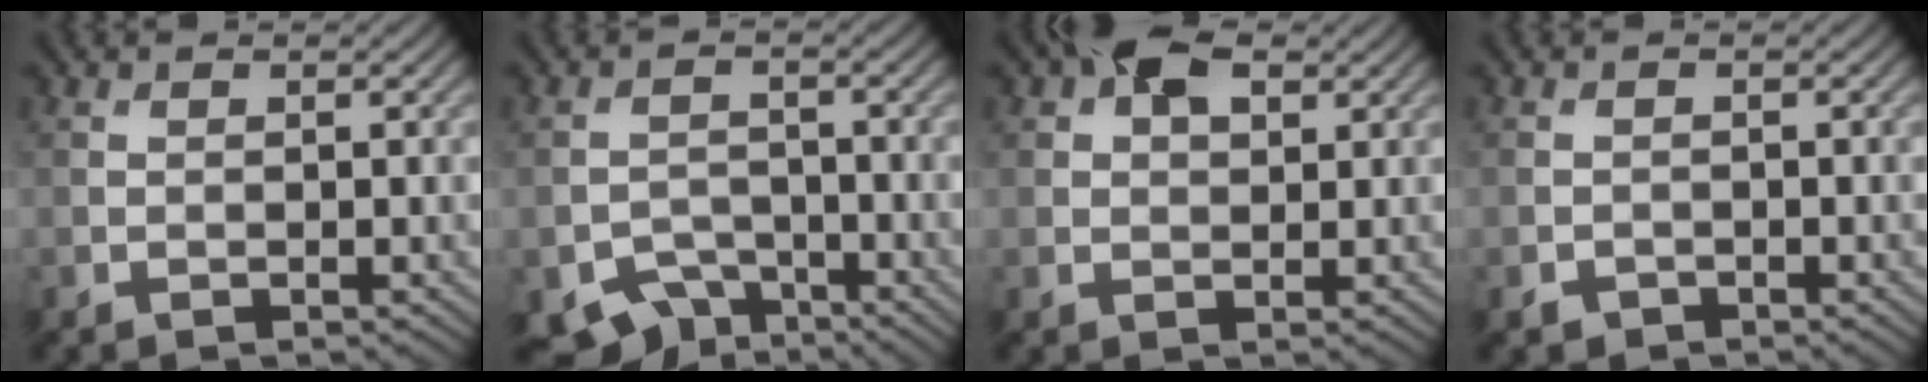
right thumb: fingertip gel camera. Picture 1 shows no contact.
{"total": 4.9, "force": [-3.8, 2.8, 1.4], "torque": [-0.025, -0.010, -0.065]}
{"total": 5.3, "force": [2.5, 3.0, 3.5], "torque": [-0.062, 0.010, 0.036]}
{"total": 1.1, "force": [-0.9, 0.6, 0.1], "torque": [-0.002, 0.000, -0.017]}